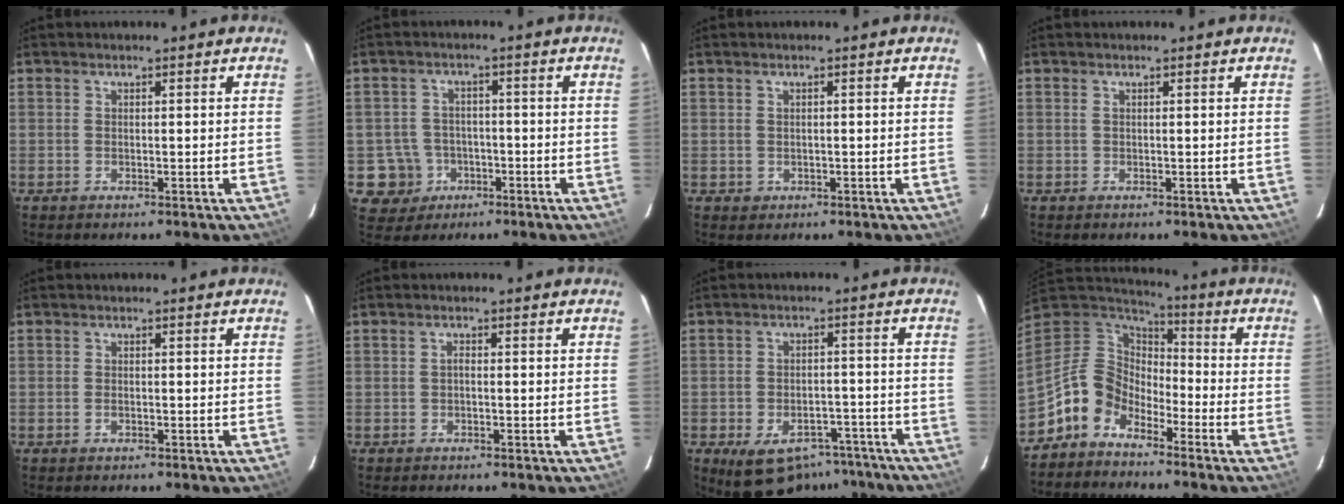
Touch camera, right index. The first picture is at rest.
{"total": 6.6, "force": [-2.4, 6.1, 0.6], "torque": [-0.029, 0.024, -0.031]}
{"total": 1.3, "force": [-0.2, 1.2, 0.2], "torque": [-0.001, 0.001, 0.001]}
{"total": 0.0}
{"total": 1.0, "force": [-0.4, 0.6, 0.6], "torque": [-0.014, 0.000, -0.009]}
{"total": 0.6, "force": [-0.3, 0.3, 0.4], "torque": [-0.007, 0.005, -0.007]}
{"total": 13.3, "force": [-9.0, 7.8, 5.8], "torque": [-0.119, 0.017, -0.104]}
{"total": 10.3, "force": [-7.2, 6.7, 3.3], "torque": [-0.074, 0.029, -0.146]}